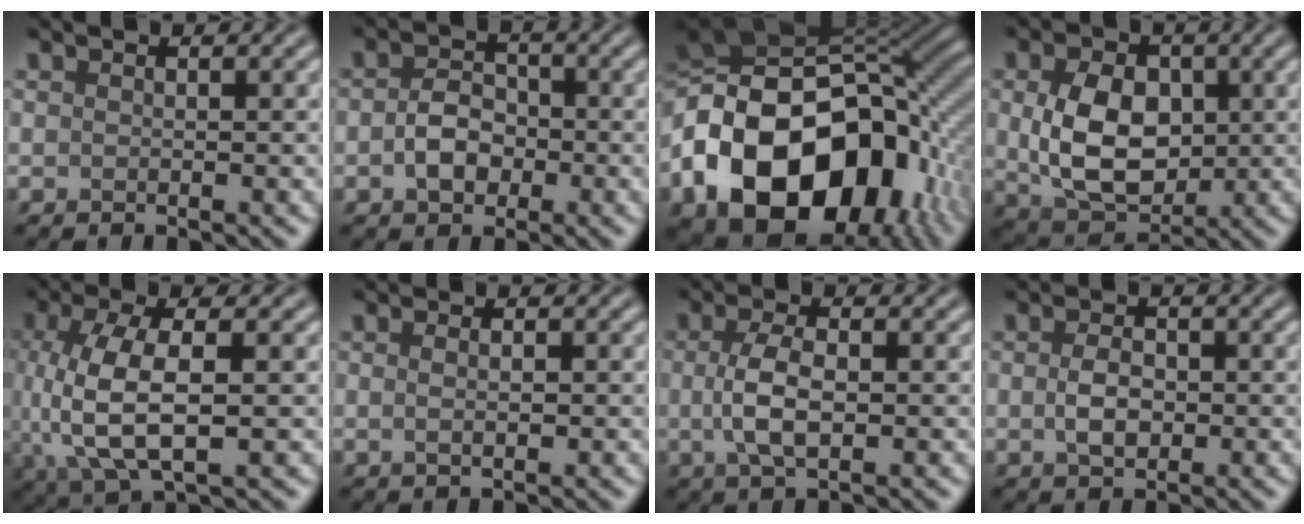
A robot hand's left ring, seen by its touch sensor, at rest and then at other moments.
{"total": 3.2, "force": [-0.7, 2.3, 2.0], "torque": [-0.037, 0.003, -0.019]}
{"total": 19.9, "force": [-5.4, 13.7, 13.4], "torque": [-0.283, -0.017, -0.092]}
{"total": 7.5, "force": [0.3, 5.3, 5.3], "torque": [-0.109, -0.006, 0.013]}
{"total": 7.2, "force": [-0.2, 3.0, 6.6], "torque": [-0.144, 0.001, -0.003]}
{"total": 1.7, "force": [0.3, 0.9, 1.4], "torque": [-0.020, 0.003, -0.003]}
{"total": 3.8, "force": [-0.1, 1.6, 3.4], "torque": [-0.076, 0.001, -0.002]}
{"total": 2.6, "force": [-0.2, 1.6, 2.0], "torque": [-0.042, 0.000, -0.005]}